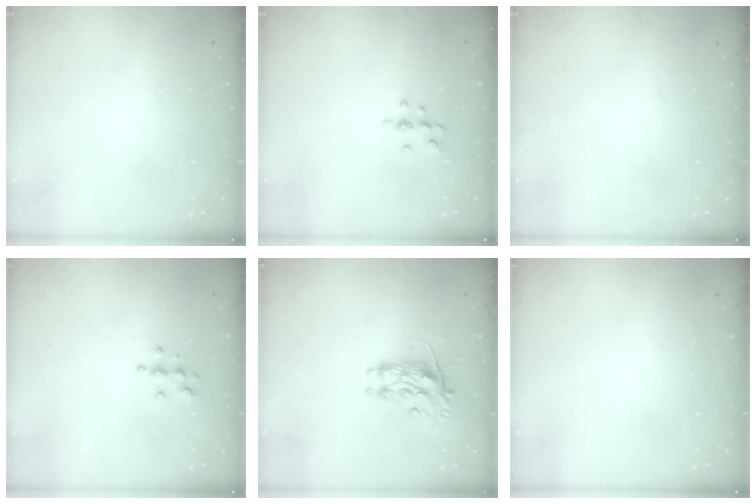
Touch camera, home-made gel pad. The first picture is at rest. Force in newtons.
{"total": 6.5, "press": 6.4, "slide": 1.2}
{"total": 0.0}
{"total": 5.6, "press": 5.5, "slide": 0.7}
{"total": 8.5, "press": 8.5, "slide": 0.3}
{"total": 0.0}